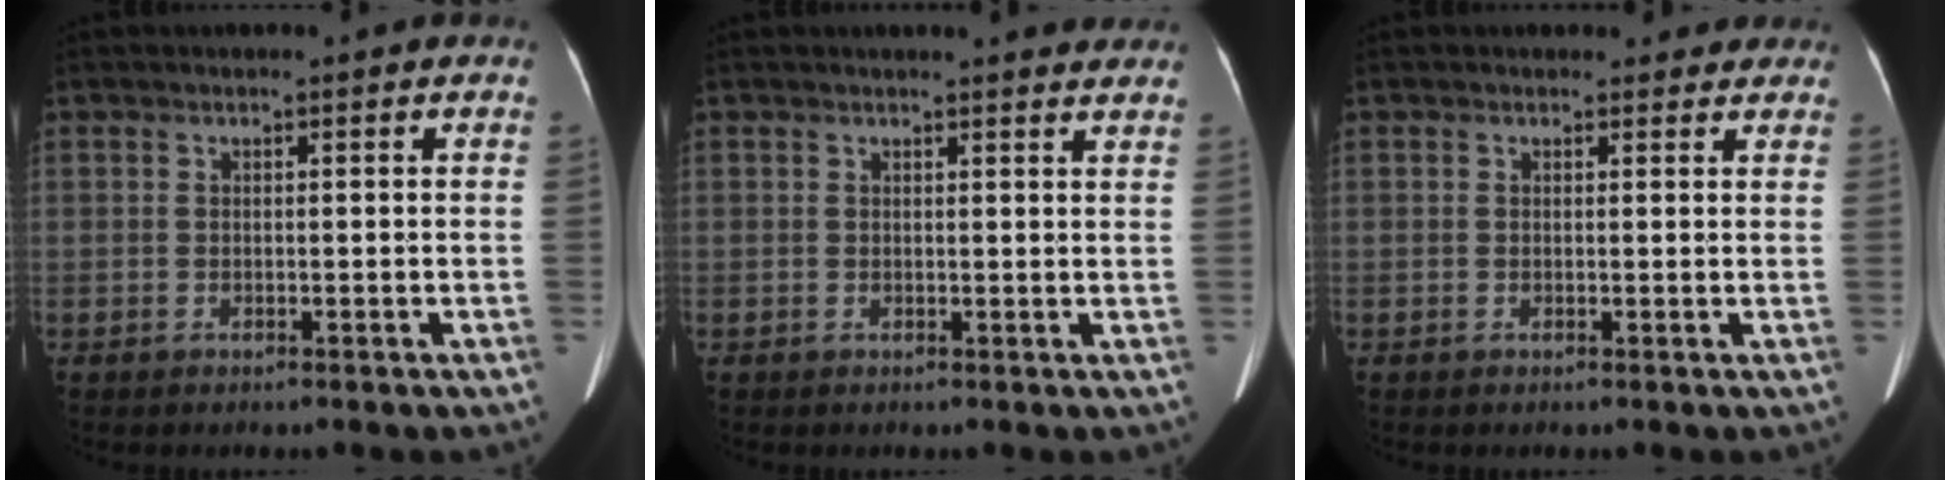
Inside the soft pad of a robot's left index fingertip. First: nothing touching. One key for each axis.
{"total": 6.8, "fx": 6.4, "fy": 1.2, "fz": 2.1, "tx": -0.015, "ty": 0.003, "tz": 0.057}
{"total": 3.3, "fx": 2.8, "fy": 1.6, "fz": 0.2, "tx": 0.011, "ty": 0.000, "tz": 0.020}